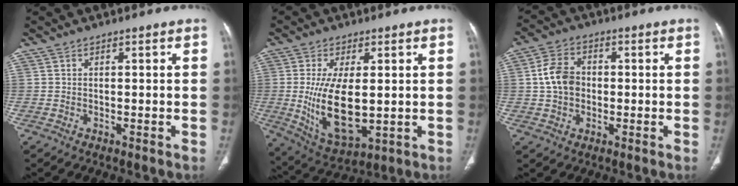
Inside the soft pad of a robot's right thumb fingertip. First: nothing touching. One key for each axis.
{"total": 14.3, "fx": -0.1, "fy": 6.8, "fz": 12.6, "tx": -0.228, "ty": -0.019, "tz": 0.017}
{"total": 7.2, "fx": 0.0, "fy": 5.5, "fz": 4.7, "tx": -0.079, "ty": 0.015, "tz": -0.006}